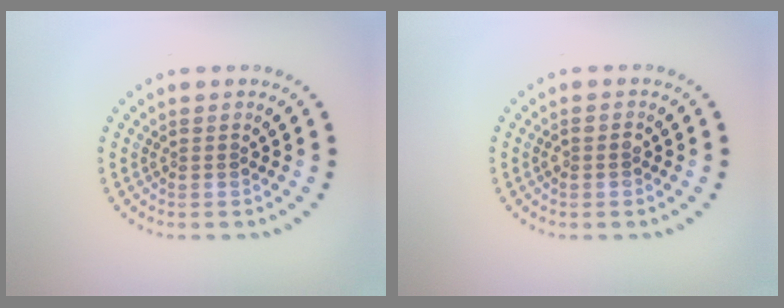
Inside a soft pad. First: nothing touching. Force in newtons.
{"total": 1.2, "press": 1.2, "slide": 0.3}